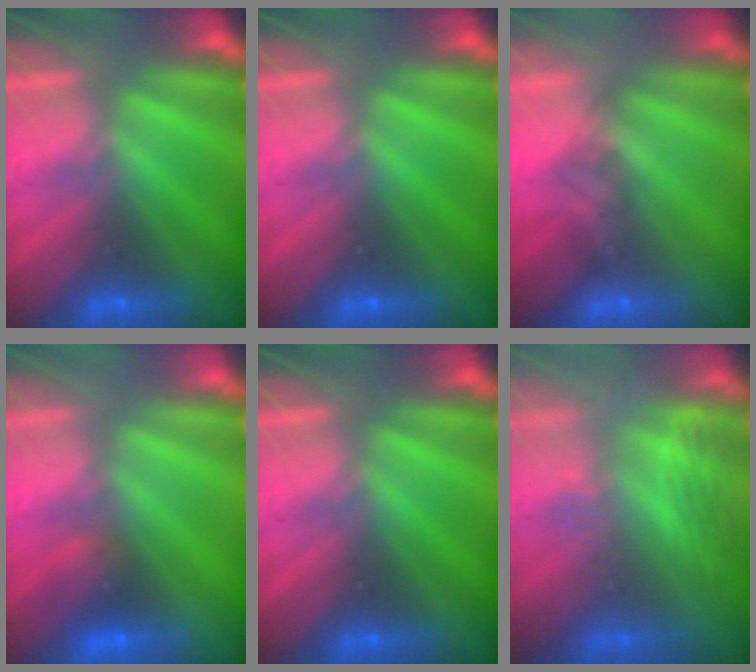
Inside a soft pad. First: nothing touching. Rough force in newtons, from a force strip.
{"total": 0.0}
{"total": 1.6}
{"total": 1.4}
{"total": 0.0}
{"total": 2.8}